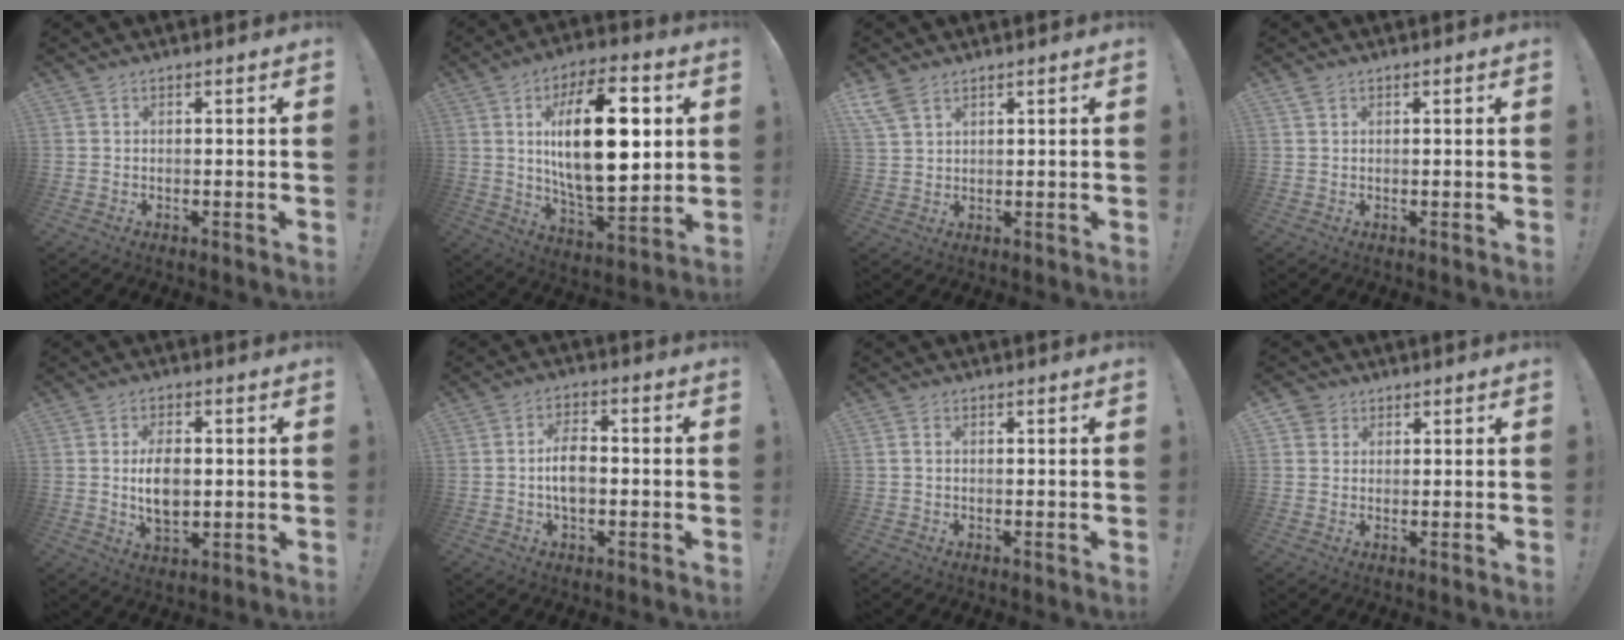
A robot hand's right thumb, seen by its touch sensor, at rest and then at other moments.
{"total": 25.0, "force": [4.6, 11.2, 21.8], "torque": [-0.363, -0.006, 0.065]}
{"total": 5.1, "force": [3.4, 2.5, 2.8], "torque": [-0.053, -0.012, 0.067]}
{"total": 0.9, "force": [0.7, 0.6, 0.2], "torque": [0.002, -0.002, 0.011]}
{"total": 8.7, "force": [0.2, 5.1, 7.0], "torque": [-0.122, -0.007, -0.003]}
{"total": 7.5, "force": [-1.0, 4.4, 6.0], "torque": [-0.102, 0.008, -0.020]}
{"total": 0.9, "force": [0.2, 0.7, 0.5], "torque": [-0.012, 0.005, 0.004]}
{"total": 3.4, "force": [1.7, 2.9, 0.6], "torque": [-0.004, -0.006, 0.031]}